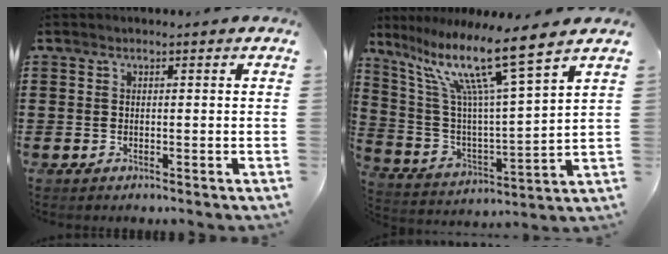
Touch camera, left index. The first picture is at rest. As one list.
[{"total": 13.7, "force": [9.4, 0.4, 9.9], "torque": [-0.222, -0.054, 0.148]}]